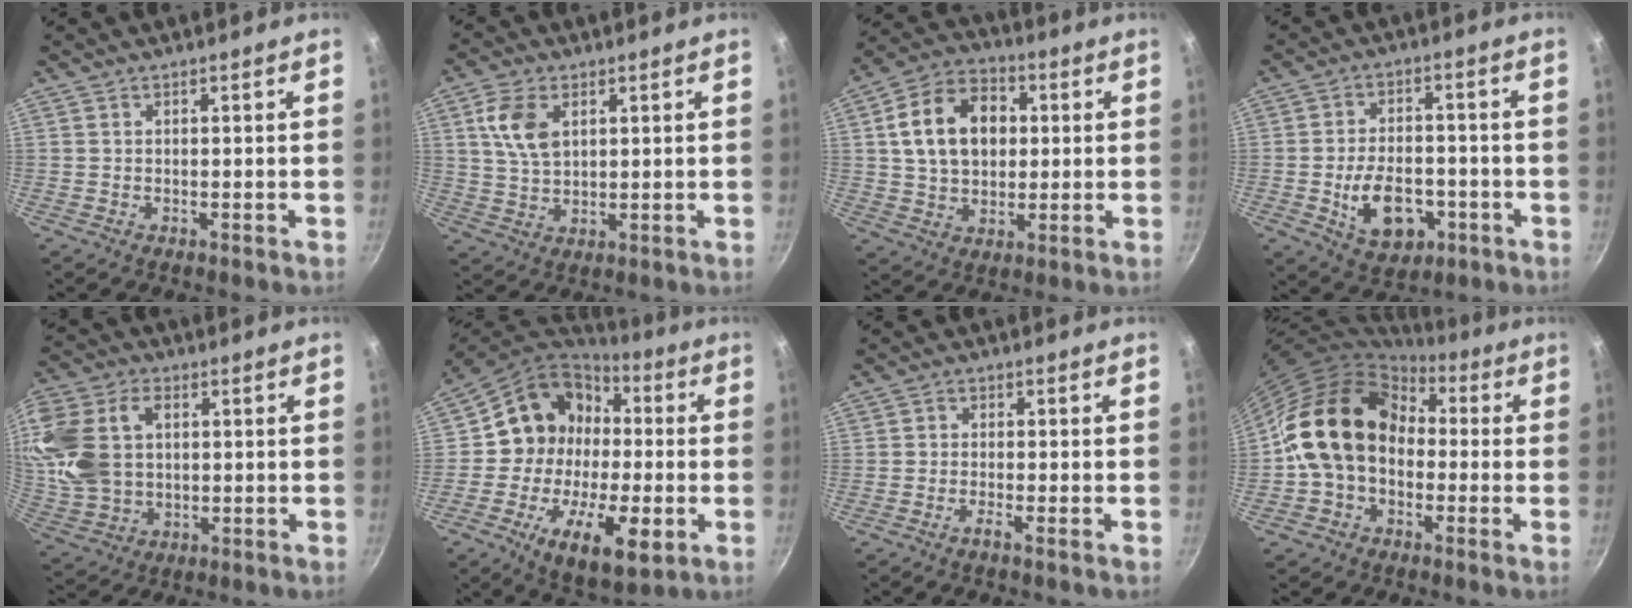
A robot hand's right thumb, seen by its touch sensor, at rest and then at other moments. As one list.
[{"total": 8.2, "force": [2.7, 5.1, 5.8], "torque": [-0.105, -0.008, 0.052]}, {"total": 15.2, "force": [2.6, 11.1, 10.1], "torque": [-0.146, 0.016, 0.036]}, {"total": 11.8, "force": [-3.6, 7.6, 8.3], "torque": [-0.108, 0.016, -0.048]}, {"total": 16.7, "force": [2.9, 11.9, 11.4], "torque": [-0.232, 0.009, 0.060]}, {"total": 21.1, "force": [-3.2, 15.4, 14.0], "torque": [-0.199, 0.035, -0.058]}, {"total": 1.7, "force": [-1.1, 0.2, 1.3], "torque": [-0.029, 0.011, -0.029]}, {"total": 16.2, "force": [0.1, 12.4, 10.3], "torque": [-0.151, 0.045, -0.014]}]